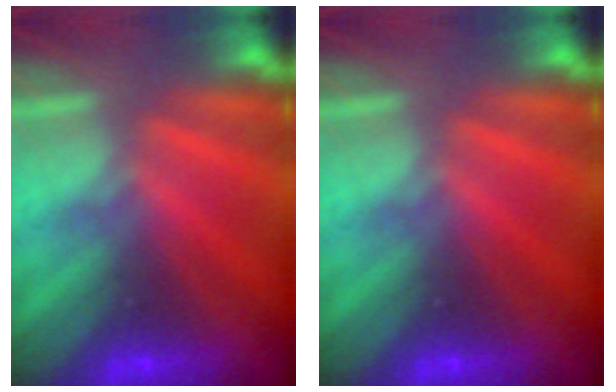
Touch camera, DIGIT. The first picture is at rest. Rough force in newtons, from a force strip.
{"total": 0.0}